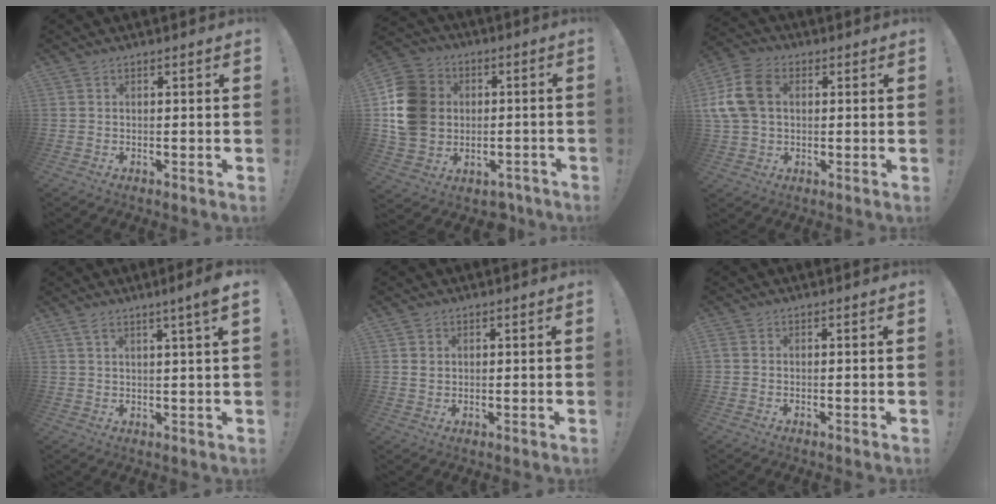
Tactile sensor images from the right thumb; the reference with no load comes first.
{"total": 17.7, "force": [-0.5, 15.3, 8.9], "torque": [-0.158, 0.025, 0.018]}
{"total": 13.7, "force": [2.4, 10.0, 9.1], "torque": [-0.188, 0.009, 0.051]}
{"total": 4.9, "force": [2.7, -0.2, 4.1], "torque": [-0.060, -0.015, 0.040]}
{"total": 2.1, "force": [0.9, 1.9, 0.4], "torque": [-0.001, -0.002, 0.015]}
{"total": 0.6, "force": [-0.3, 0.1, 0.5], "torque": [-0.017, 0.004, -0.003]}